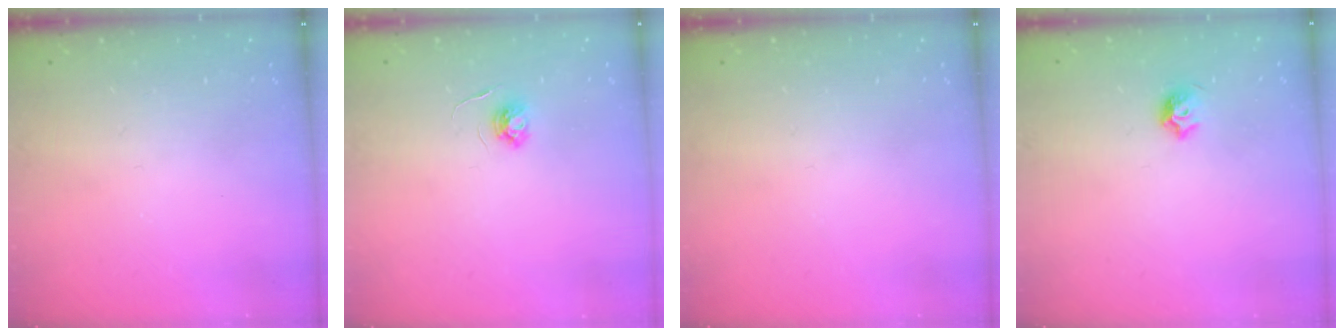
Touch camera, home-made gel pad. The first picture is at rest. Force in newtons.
{"total": 3.8, "press": 3.8, "slide": 0.4}
{"total": 0.0}
{"total": 4.9, "press": 4.8, "slide": 0.8}